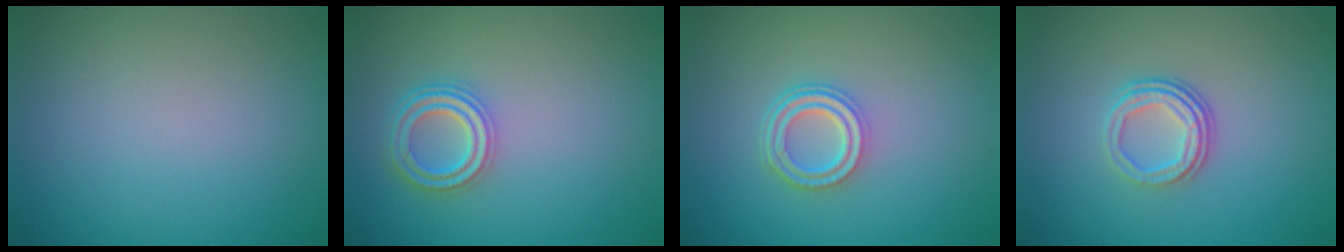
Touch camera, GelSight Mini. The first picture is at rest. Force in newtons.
{"total": 3.8, "press": 3.0, "slide": 2.3}
{"total": 3.6, "press": 2.7, "slide": 2.4}
{"total": 3.4, "press": 2.5, "slide": 2.3}